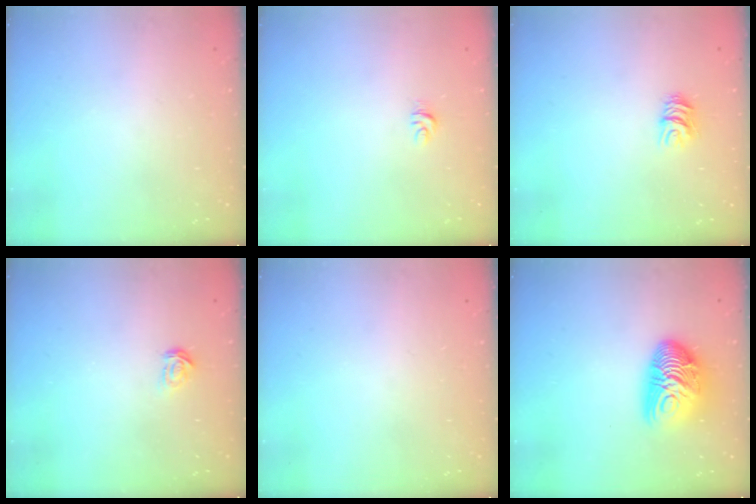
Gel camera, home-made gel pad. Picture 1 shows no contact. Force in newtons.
{"total": 3.6, "press": 3.5, "slide": 0.4}
{"total": 6.1, "press": 6.1, "slide": 0.3}
{"total": 1.8, "press": 1.7, "slide": 0.2}
{"total": 0.0}
{"total": 13.5, "press": 13.5, "slide": 0.2}